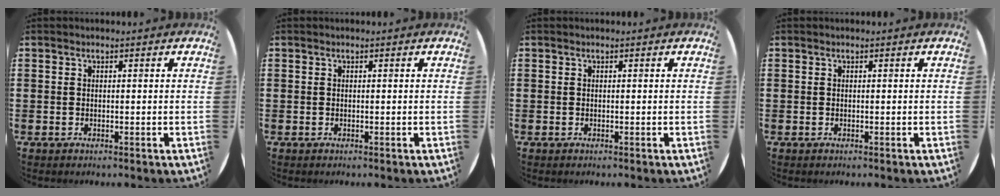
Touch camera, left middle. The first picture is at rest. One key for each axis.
{"total": 0.0}
{"total": 0.0}
{"total": 0.0}